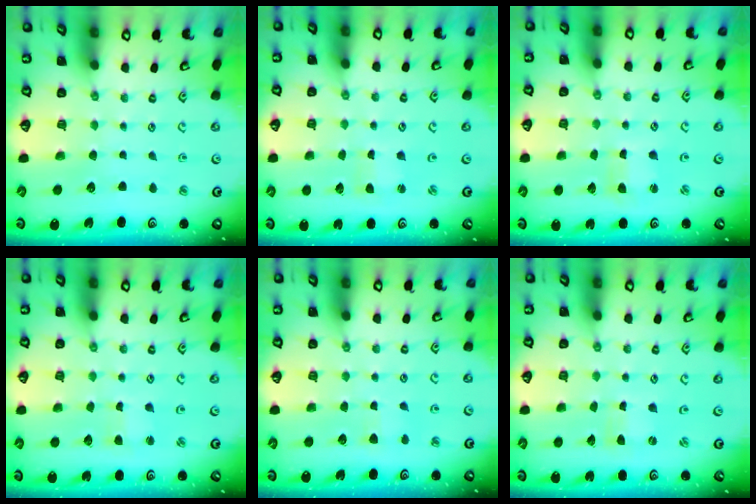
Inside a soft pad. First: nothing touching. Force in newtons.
{"total": 0.9, "press": 0.9, "slide": 0.1}
{"total": 2.6, "press": 2.5, "slide": 0.3}
{"total": 2.3, "press": 2.3, "slide": 0.4}
{"total": 3.8, "press": 3.7, "slide": 0.7}
{"total": 0.0}